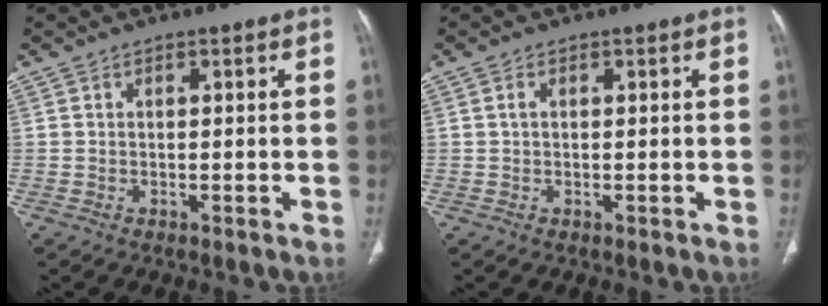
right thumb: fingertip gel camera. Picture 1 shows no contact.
{"total": 1.0, "force": [0.2, 0.6, 0.8], "torque": [-0.017, 0.004, 0.004]}